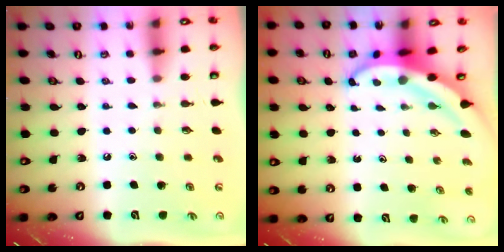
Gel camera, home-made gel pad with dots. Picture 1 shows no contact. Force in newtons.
{"total": 5.2, "press": 5.2, "slide": 0.6}